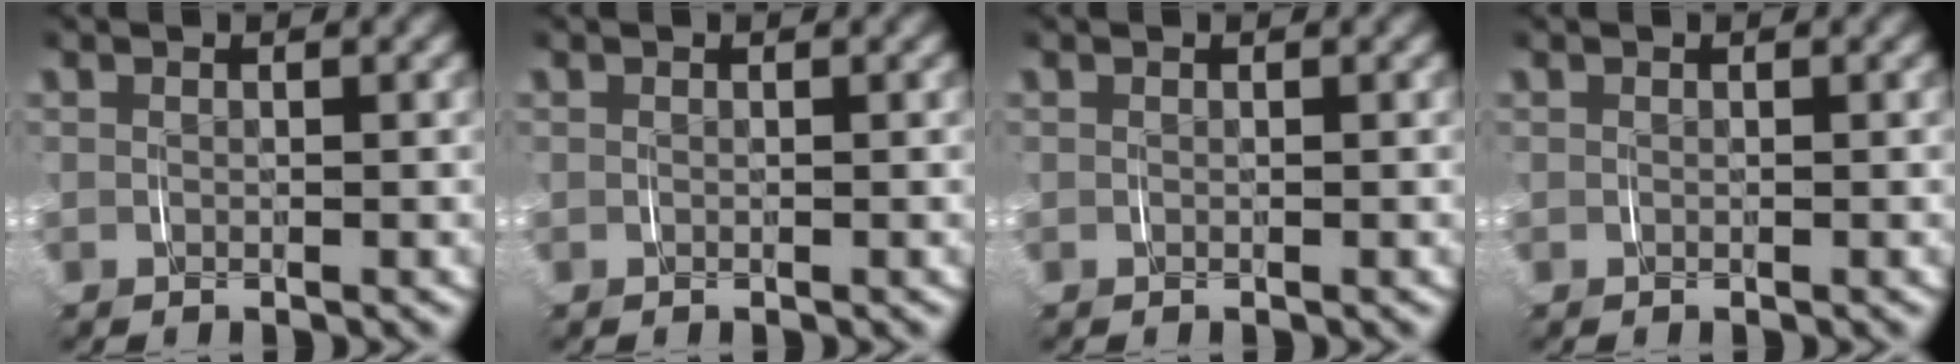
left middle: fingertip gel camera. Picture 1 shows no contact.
{"total": 0.0}
{"total": 0.0}
{"total": 0.0}